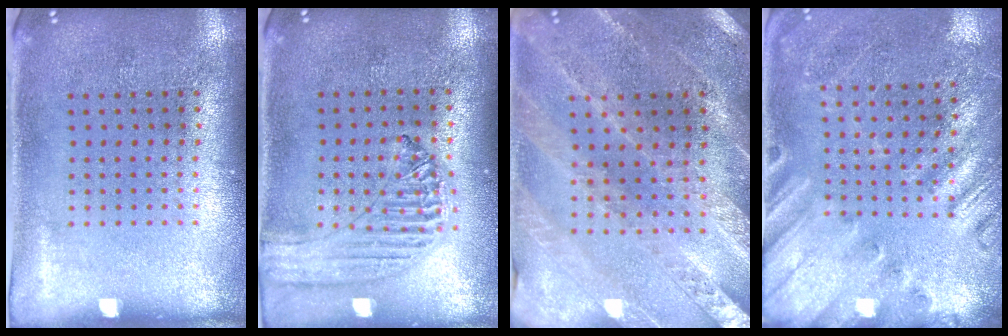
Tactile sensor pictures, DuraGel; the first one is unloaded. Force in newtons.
{"total": 1.2, "press": 1.2, "slide": 0.1}
{"total": 1.3, "press": 1.3, "slide": 0.2}
{"total": 2.3, "press": 2.0, "slide": 1.0}